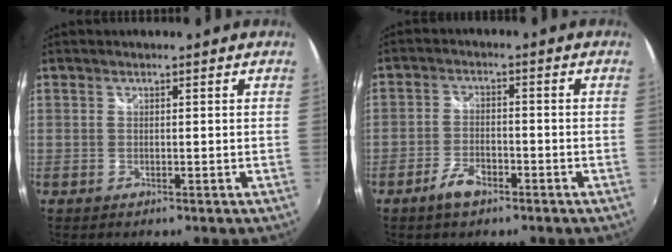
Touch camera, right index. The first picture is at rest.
{"total": 5.0, "force": [-3.3, 2.2, 3.0], "torque": [-0.070, 0.002, -0.059]}